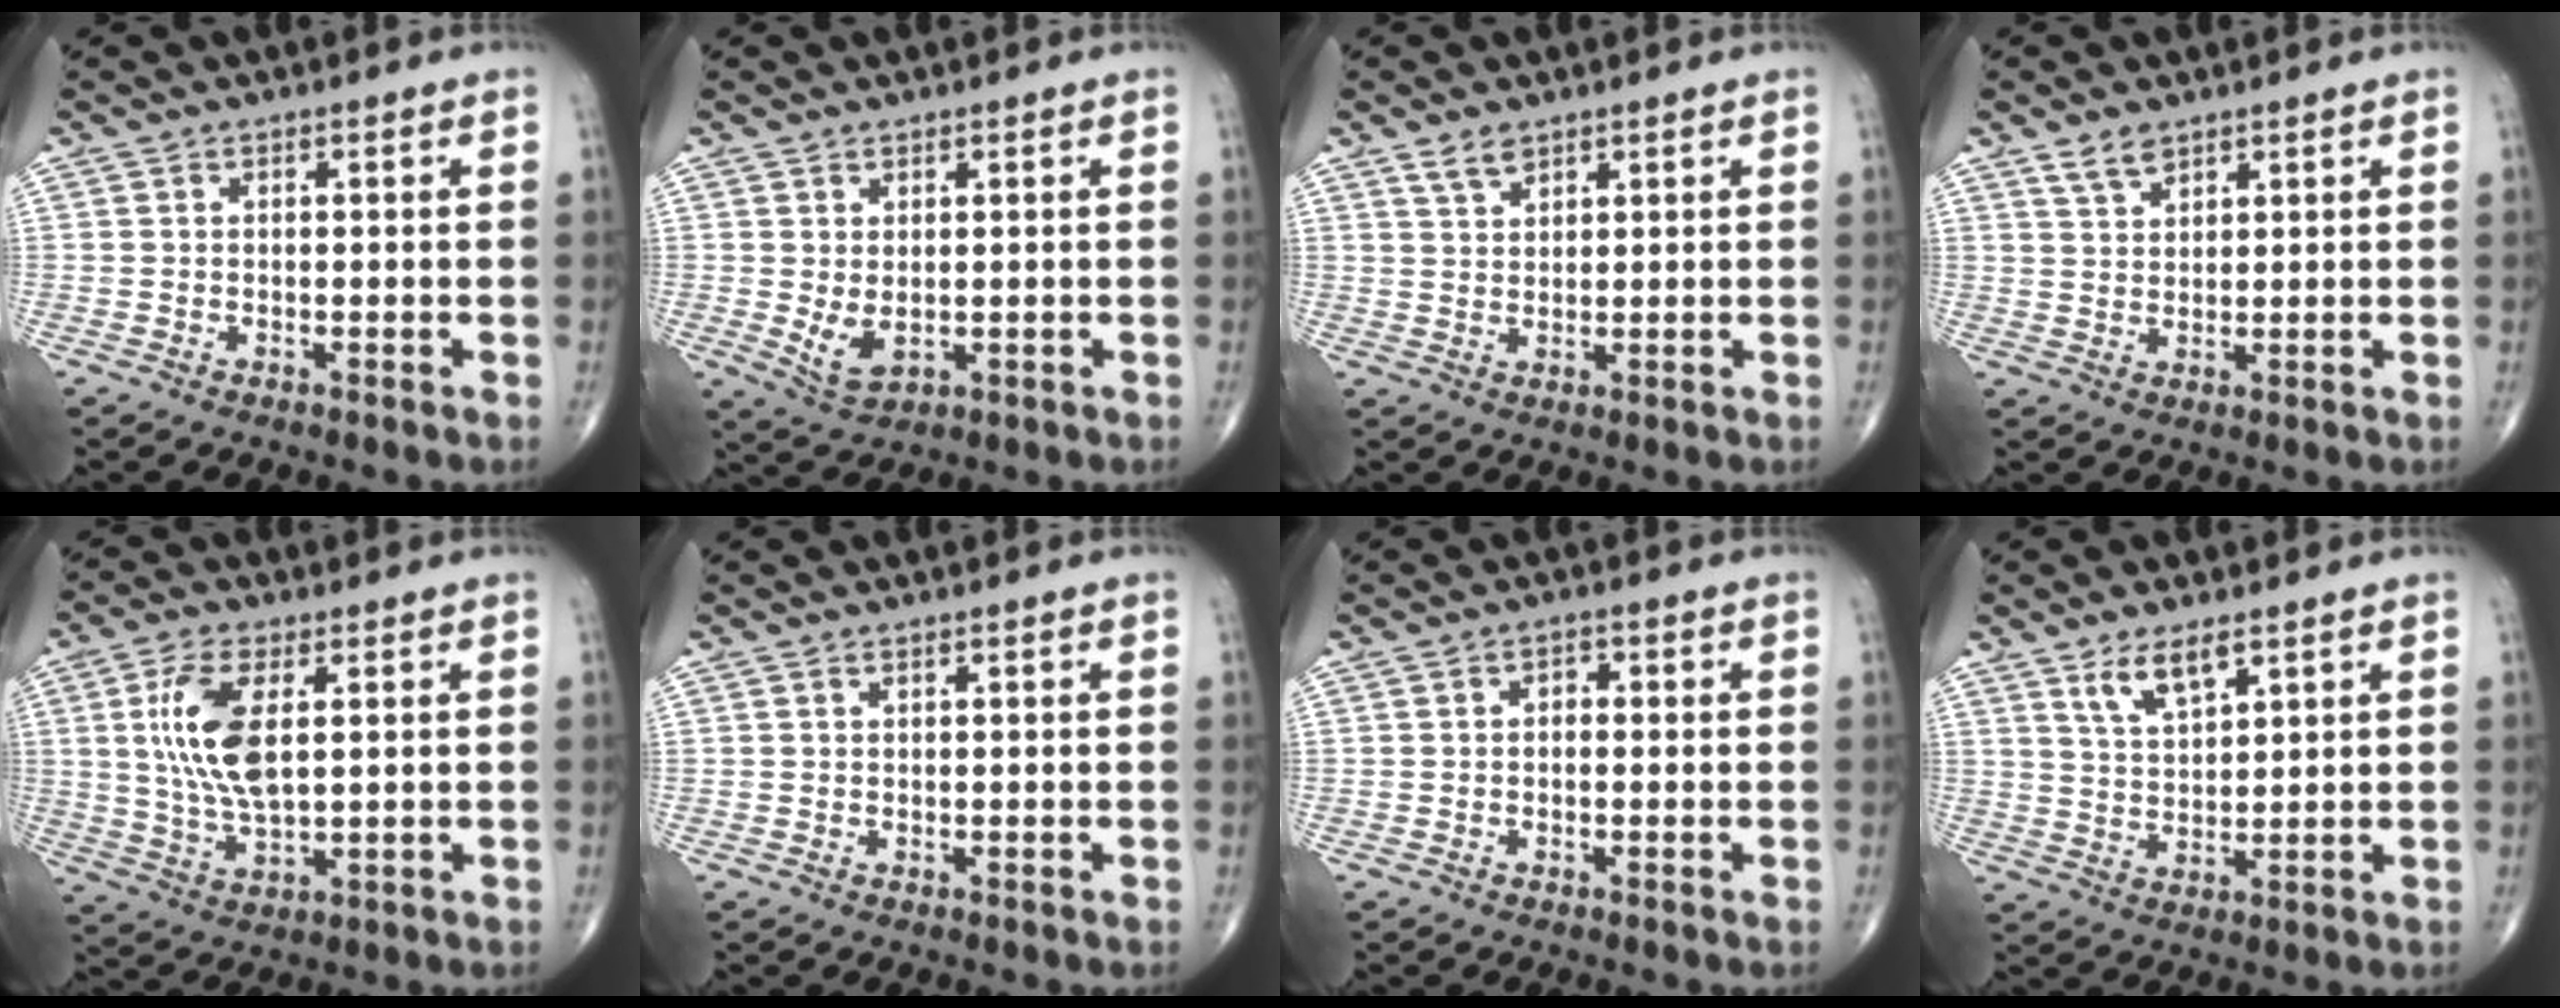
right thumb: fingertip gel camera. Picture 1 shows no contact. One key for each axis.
{"total": 3.9, "fx": 0.1, "fy": 2.2, "fz": 3.2, "tx": -0.057, "ty": -0.007, "tz": 0.015}
{"total": 3.1, "fx": 2.3, "fy": 1.6, "fz": 1.4, "tx": -0.019, "ty": -0.012, "tz": 0.047}
{"total": 3.5, "fx": 2.6, "fy": 1.7, "fz": 1.5, "tx": -0.020, "ty": -0.014, "tz": 0.053}
{"total": 11.4, "fx": 2.4, "fy": 5.0, "fz": 9.9, "tx": -0.205, "ty": -0.010, "tz": 0.050}
{"total": 0.0}
{"total": 1.6, "fx": 0.0, "fy": 1.1, "fz": 1.1, "tx": -0.009, "ty": 0.007, "tz": -0.006}
{"total": 6.2, "fx": 3.9, "fy": 2.3, "fz": 4.2, "tx": -0.070, "ty": -0.024, "tz": 0.077}